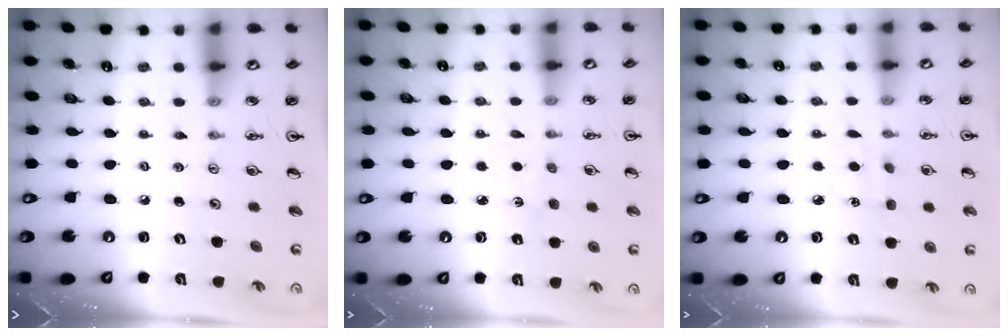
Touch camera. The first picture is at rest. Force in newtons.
{"total": 2.9, "press": 2.9, "slide": 0.4}
{"total": 3.8, "press": 3.7, "slide": 0.4}